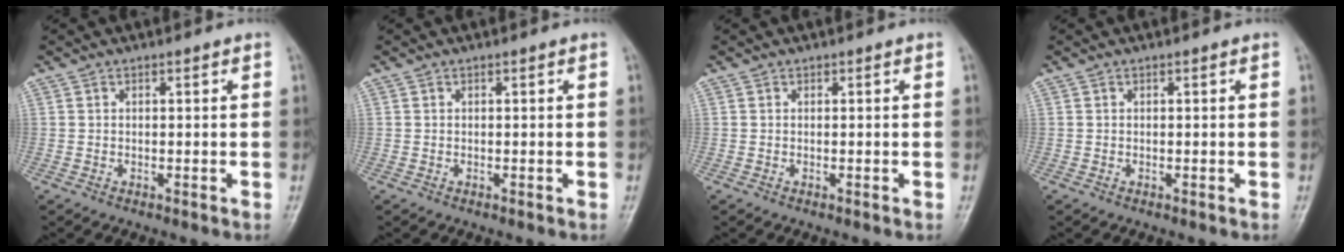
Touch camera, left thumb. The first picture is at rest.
{"total": 0.0}
{"total": 0.0}
{"total": 0.0}